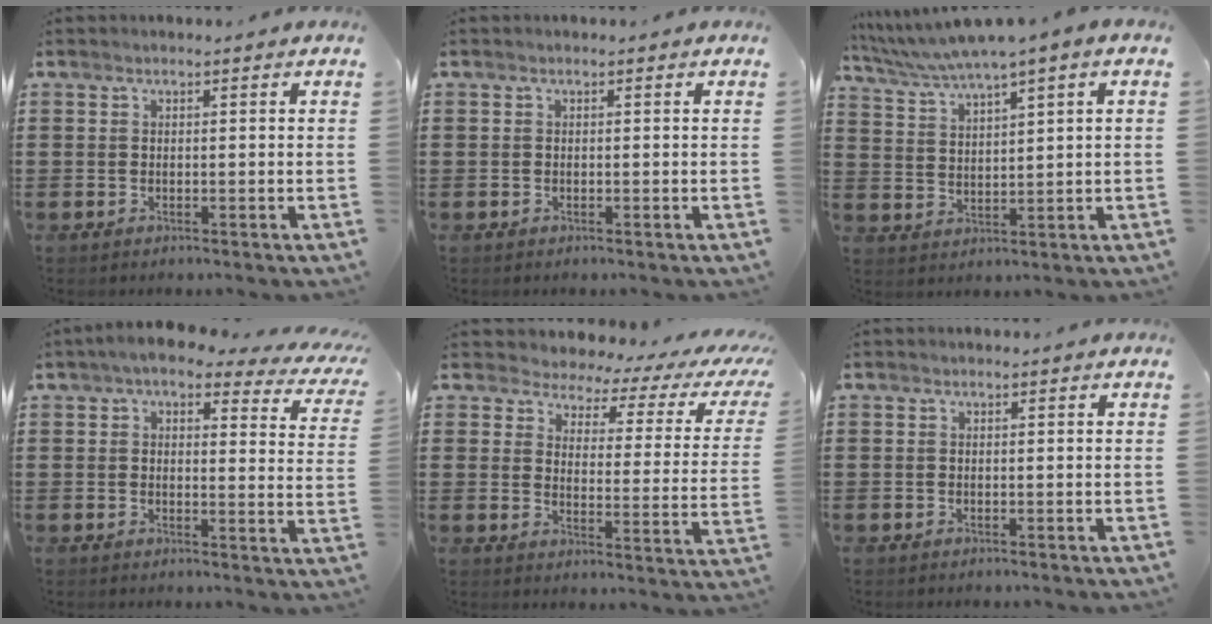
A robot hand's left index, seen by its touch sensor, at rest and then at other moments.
{"total": 0.0}
{"total": 4.5, "force": [3.6, -0.3, 2.6], "torque": [-0.062, -0.017, 0.060]}
{"total": 4.8, "force": [3.8, 1.2, 2.8], "torque": [-0.070, -0.014, 0.063]}
{"total": 3.2, "force": [2.7, 1.4, 0.9], "torque": [-0.032, -0.024, 0.037]}
{"total": 0.0}